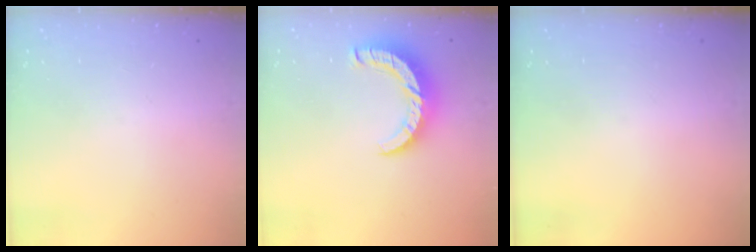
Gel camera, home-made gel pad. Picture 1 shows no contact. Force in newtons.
{"total": 8.5, "press": 8.5, "slide": 0.8}
{"total": 0.0}